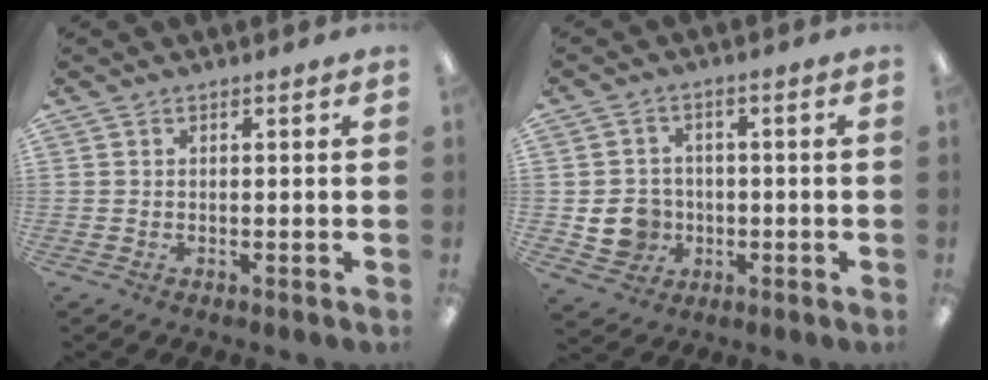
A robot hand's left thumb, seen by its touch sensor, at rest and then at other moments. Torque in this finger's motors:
{"motor_torque": [-0.45, 0.51, 0.09, -0.07, 0.00]}